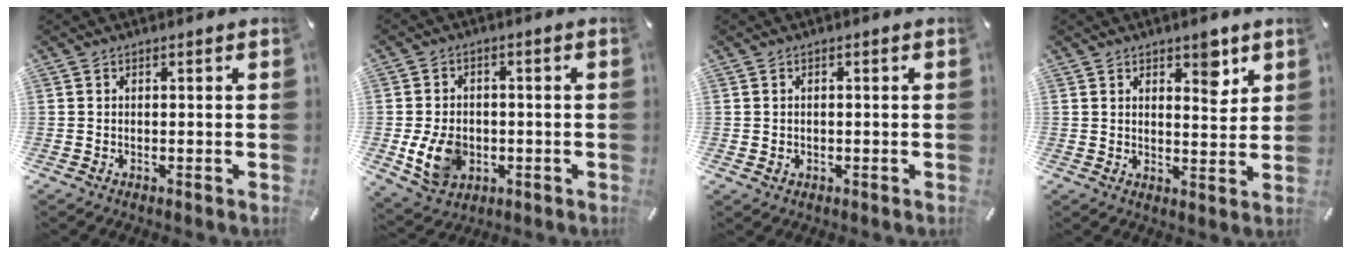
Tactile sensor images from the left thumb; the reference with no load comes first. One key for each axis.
{"total": 9.7, "fx": -1.8, "fy": 7.6, "fz": 5.8, "tx": -0.112, "ty": 0.009, "tz": -0.028}
{"total": 1.1, "fx": 0.0, "fy": 1.0, "fz": 0.5, "tx": -0.013, "ty": 0.006, "tz": -0.002}
{"total": 5.9, "fx": 3.9, "fy": 3.0, "fz": 3.3, "tx": -0.020, "ty": -0.027, "tz": 0.058}